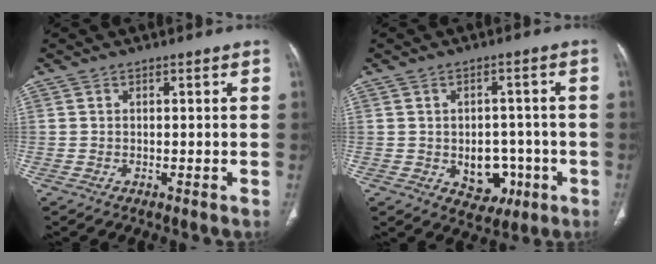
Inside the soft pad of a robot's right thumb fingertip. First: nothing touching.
{"total": 7.9, "force": [-2.0, 5.9, 4.8], "torque": [-0.028, 0.016, -0.013]}